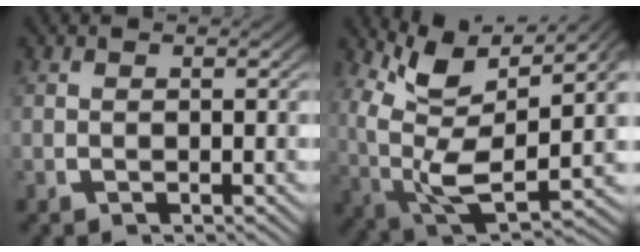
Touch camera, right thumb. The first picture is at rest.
{"total": 12.3, "force": [1.0, 7.3, 9.9], "torque": [-0.209, -0.060, 0.048]}